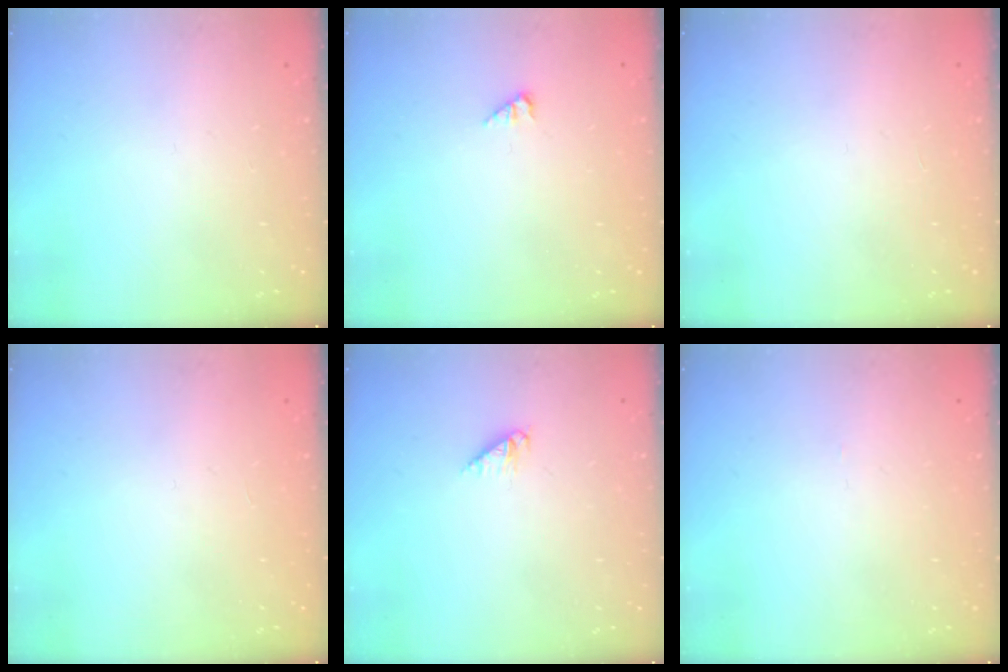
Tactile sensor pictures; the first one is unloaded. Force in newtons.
{"total": 1.0, "press": 0.9, "slide": 0.2}
{"total": 0.0}
{"total": 0.0}
{"total": 3.0, "press": 3.0, "slide": 0.4}
{"total": 0.0}